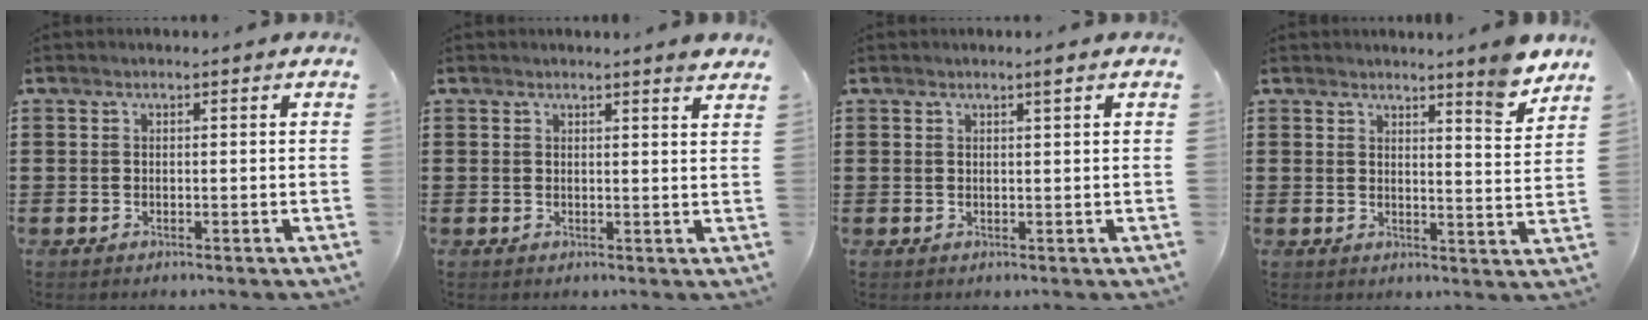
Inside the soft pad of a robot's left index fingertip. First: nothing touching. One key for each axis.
{"total": 1.8, "fx": 1.6, "fy": -0.2, "fz": 0.8, "tx": -0.019, "ty": -0.001, "tz": 0.031}
{"total": 1.4, "fx": 0.9, "fy": -0.1, "fz": 1.0, "tx": -0.020, "ty": -0.002, "tz": 0.016}
{"total": 5.0, "fx": 4.6, "fy": -0.5, "fz": 1.9, "tx": -0.029, "ty": -0.034, "tz": 0.076}